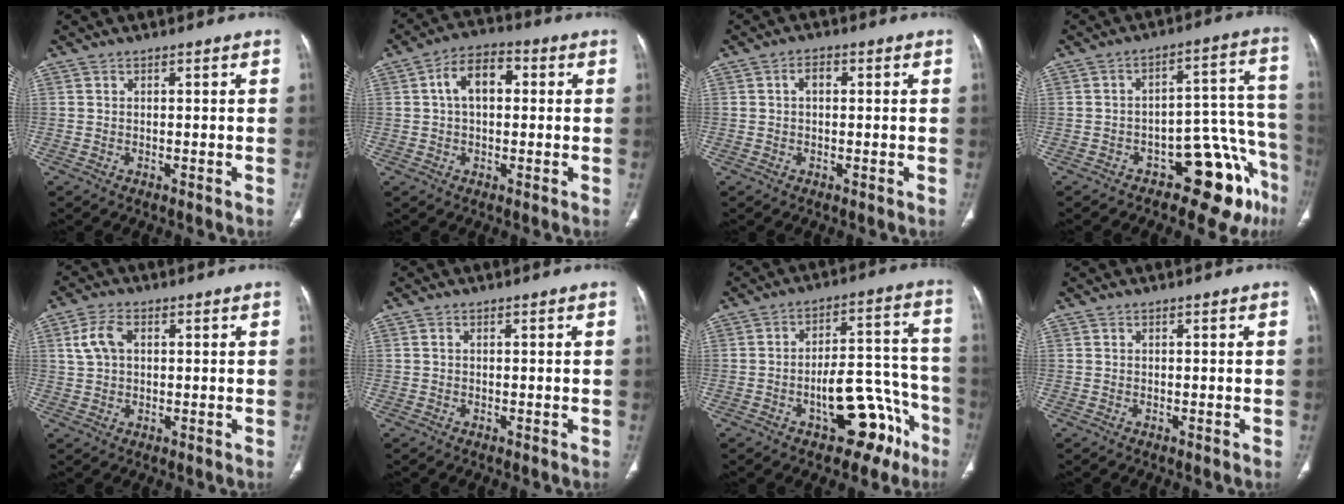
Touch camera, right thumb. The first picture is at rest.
{"total": 8.0, "force": [1.2, 5.0, 6.1], "torque": [-0.094, 0.024, 0.012]}
{"total": 2.2, "force": [0.3, 1.4, 1.7], "torque": [-0.023, 0.011, 0.001]}
{"total": 14.4, "force": [-9.4, 6.2, 9.1], "torque": [-0.055, 0.110, -0.131]}
{"total": 5.4, "force": [1.4, 3.5, 3.8], "torque": [-0.080, 0.010, 0.028]}
{"total": 0.0}
{"total": 15.1, "force": [-7.4, 7.4, 10.9], "torque": [-0.107, 0.072, -0.096]}
{"total": 0.0}